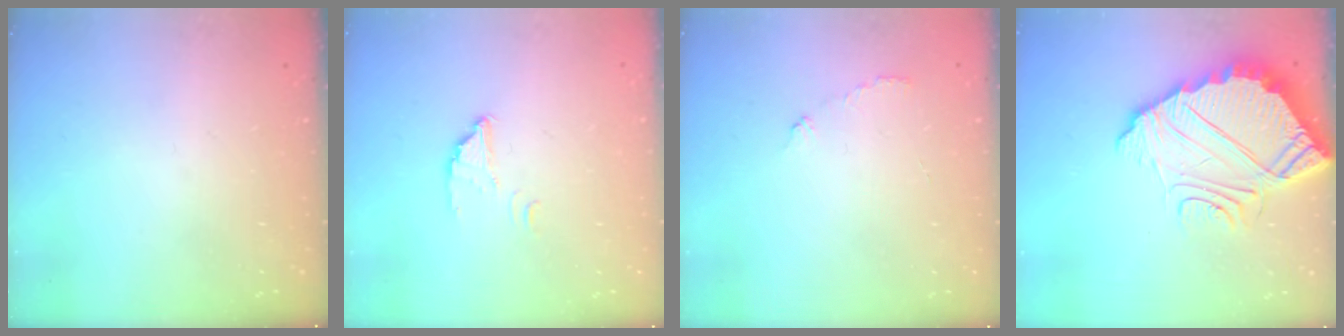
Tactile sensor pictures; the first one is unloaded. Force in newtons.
{"total": 2.8, "press": 2.8, "slide": 0.1}
{"total": 3.6, "press": 3.6, "slide": 0.3}
{"total": 9.6, "press": 9.6, "slide": 0.5}